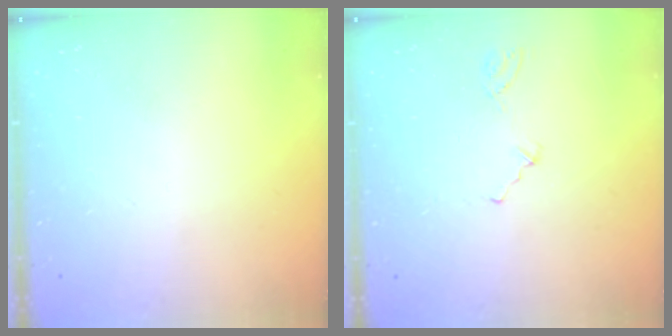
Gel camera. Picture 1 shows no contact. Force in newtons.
{"total": 1.6, "press": 1.2, "slide": 1.0}